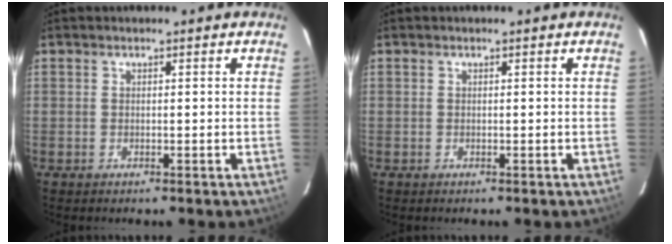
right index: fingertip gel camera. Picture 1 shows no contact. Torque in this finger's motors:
{"motor_torque": [0.29, -0.01, 0.02, 0.01]}